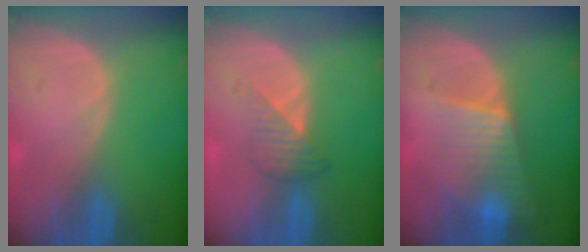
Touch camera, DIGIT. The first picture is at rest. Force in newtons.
{"total": 3.5, "press": 3.2, "slide": 1.4}
{"total": 6.3, "press": 6.3, "slide": 1.0}